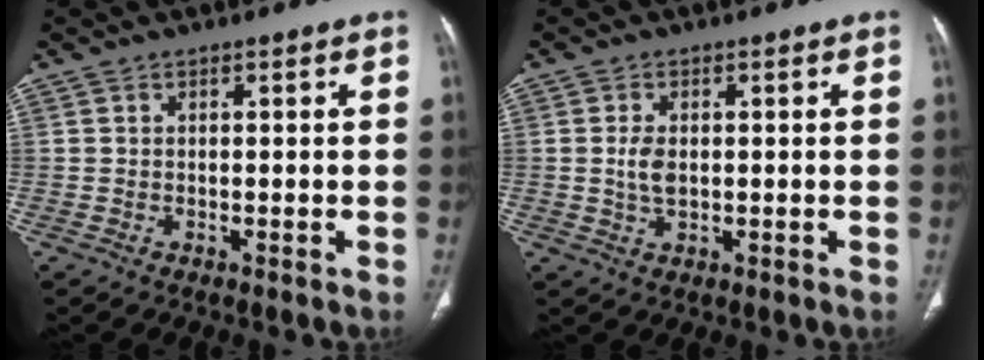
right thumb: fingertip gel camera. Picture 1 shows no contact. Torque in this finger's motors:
{"motor_torque": [0.45, 0.34, 0.83, -0.67, 0.08]}